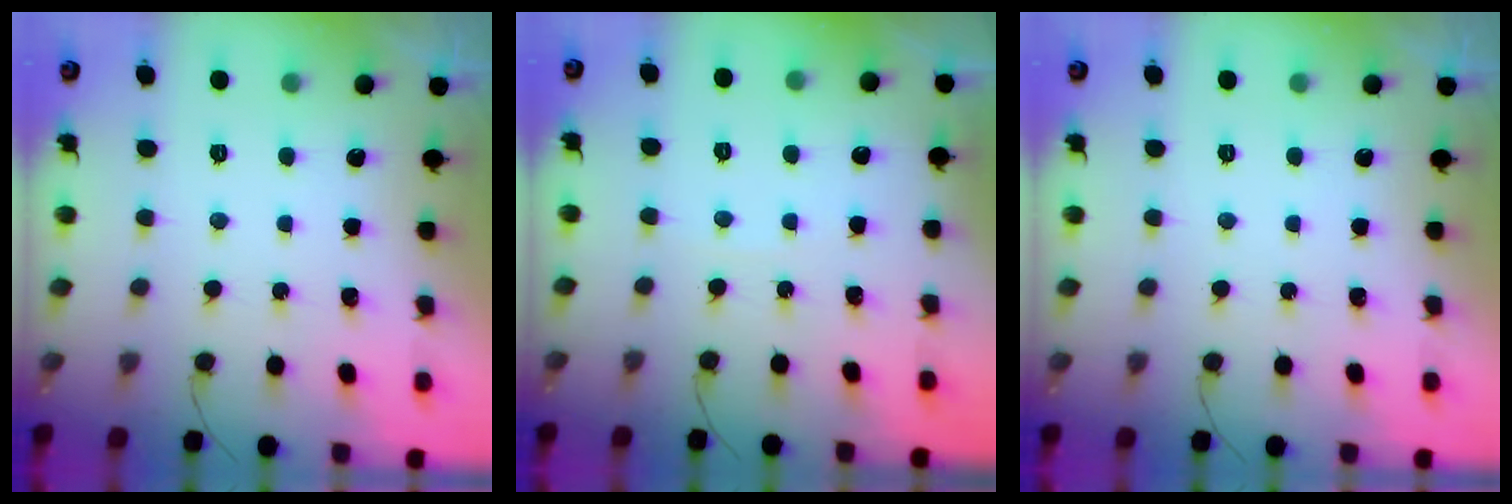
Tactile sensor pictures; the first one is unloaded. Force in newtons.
{"total": 1.7, "press": 1.7, "slide": 0.2}
{"total": 0.0}